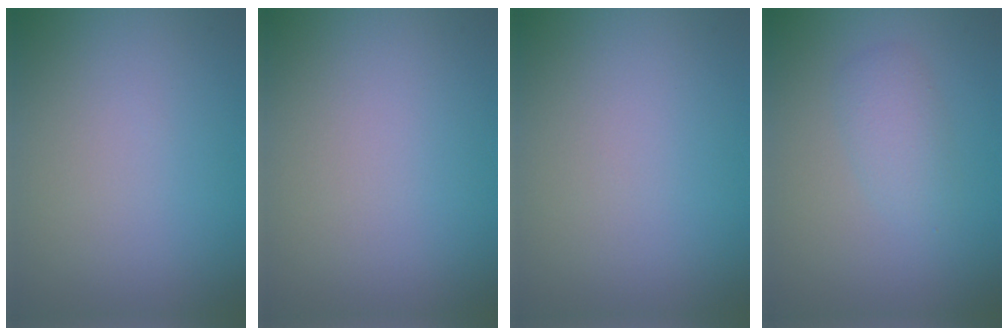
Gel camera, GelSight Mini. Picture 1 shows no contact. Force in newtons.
{"total": 0.0}
{"total": 0.0}
{"total": 2.1, "press": 2.1, "slide": 0.1}